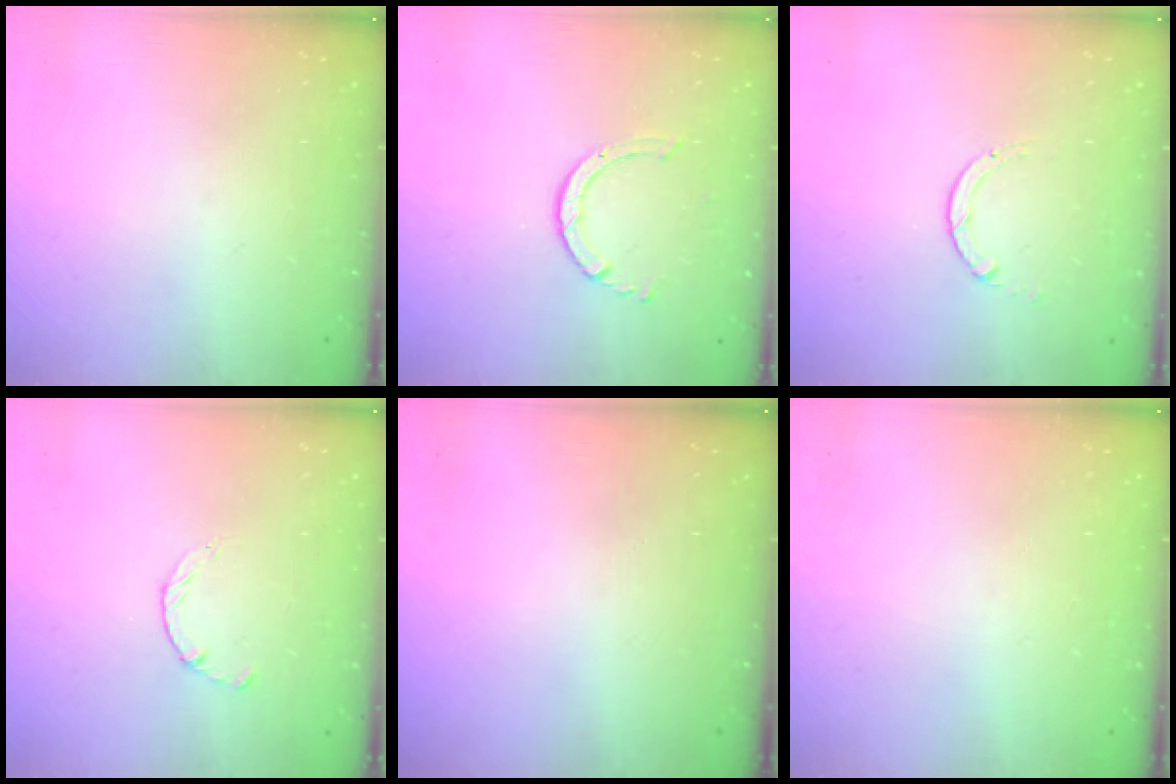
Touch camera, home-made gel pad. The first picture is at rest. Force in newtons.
{"total": 4.4, "press": 4.3, "slide": 0.4}
{"total": 0.6, "press": 0.5, "slide": 0.1}
{"total": 1.8, "press": 1.7, "slide": 0.3}
{"total": 0.0}
{"total": 2.5, "press": 2.5, "slide": 0.2}